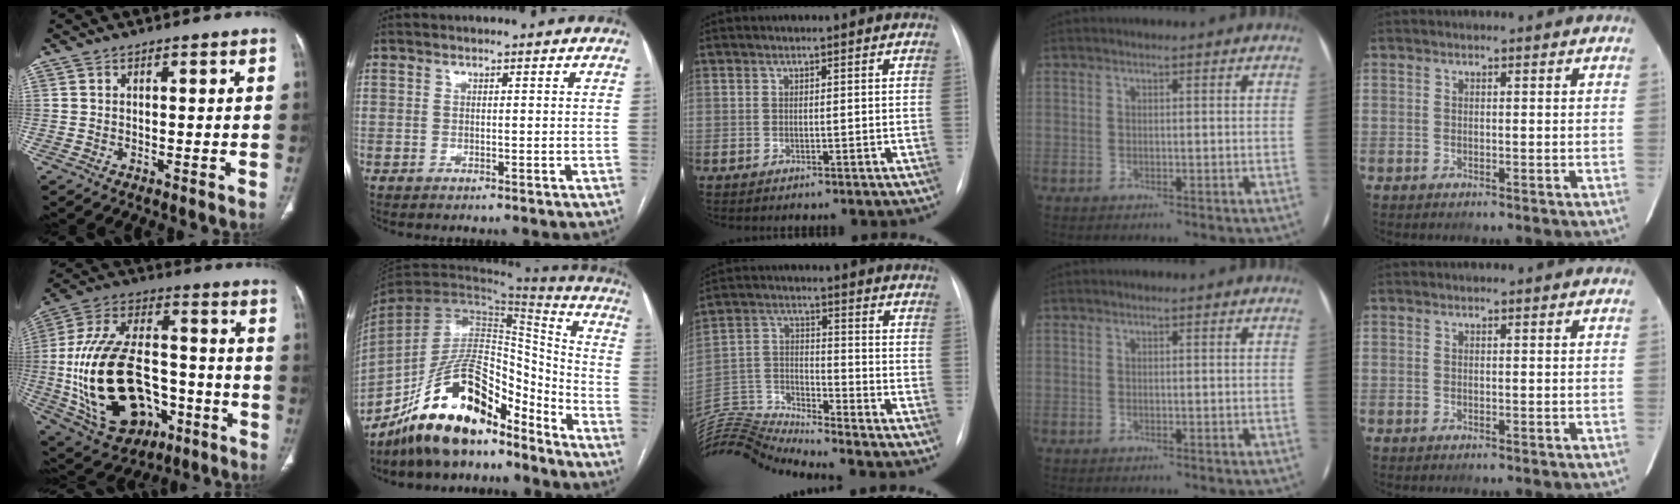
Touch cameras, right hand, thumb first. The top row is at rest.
{"thumb": {"total": 28.0, "force": [-6.6, 17.8, 20.6], "torque": [-0.395, 0.038, -0.084]}, "index": {"total": 18.0, "force": [-13.7, 6.1, 10.0], "torque": [-0.180, 0.038, -0.238]}, "middle": {"total": 14.4, "force": [-14.0, -2.1, 2.5], "torque": [-0.058, 0.026, -0.263]}}